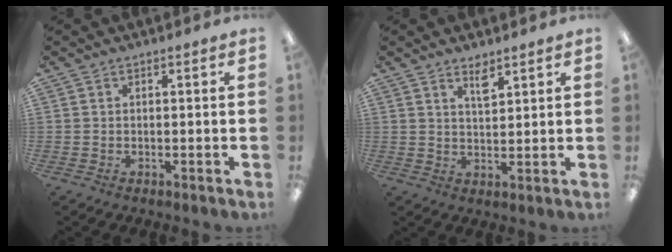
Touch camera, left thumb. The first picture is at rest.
{"total": 4.2, "force": [3.3, 1.3, 2.3], "torque": [-0.037, -0.013, 0.056]}